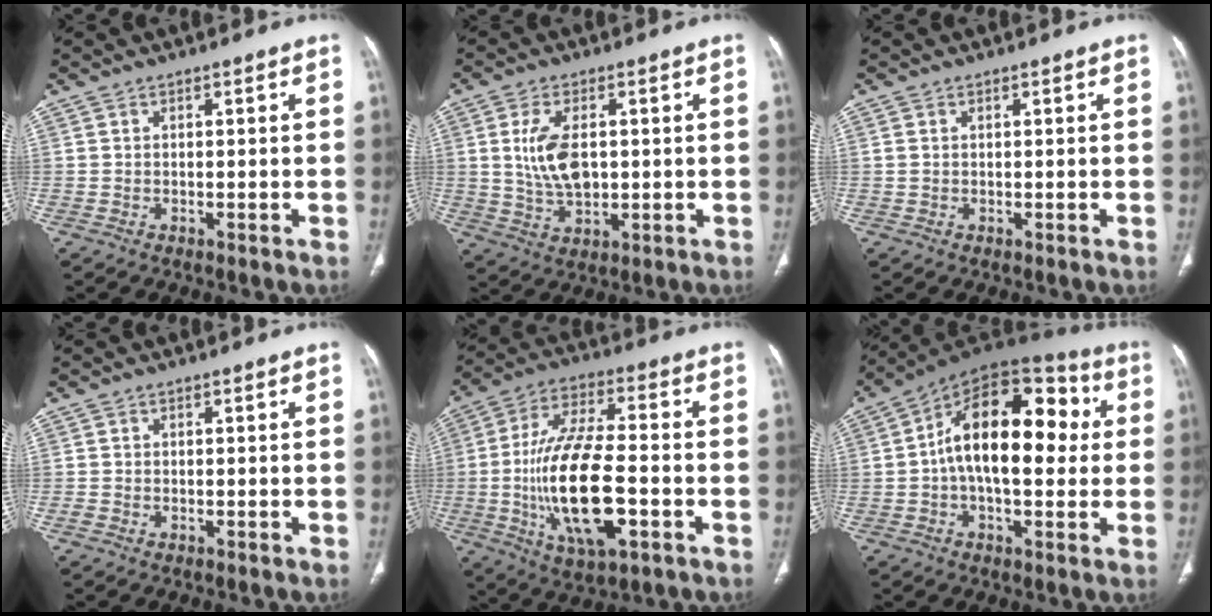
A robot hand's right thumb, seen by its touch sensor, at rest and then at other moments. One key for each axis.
{"total": 8.7, "fx": 1.1, "fy": 4.9, "fz": 7.1, "tx": -0.136, "ty": -0.006, "tz": 0.028}
{"total": 0.5, "fx": 0.1, "fy": 0.3, "fz": 0.4, "tx": -0.014, "ty": 0.011, "tz": 0.007}
{"total": 0.7, "fx": -0.4, "fy": 0.5, "fz": 0.3, "tx": -0.011, "ty": 0.001, "tz": -0.008}
{"total": 19.9, "fx": -4.2, "fy": 7.8, "fz": 17.8, "tx": -0.343, "ty": 0.015, "tz": -0.068}
{"total": 20.4, "fx": 1.7, "fy": 11.0, "fz": 17.1, "tx": -0.239, "ty": 0.038, "tz": 0.013}